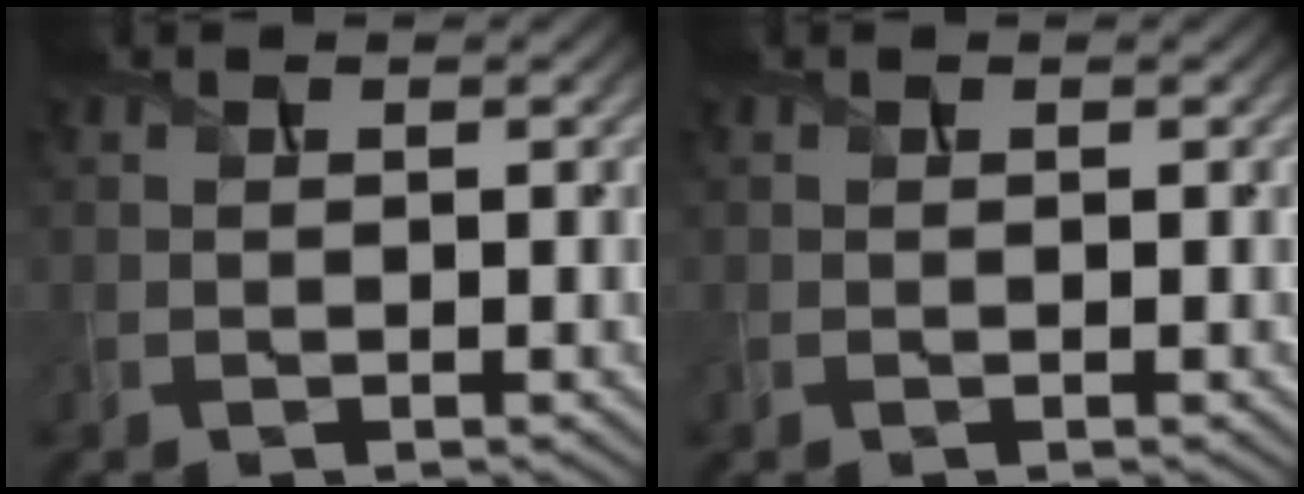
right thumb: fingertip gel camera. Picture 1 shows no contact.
{"total": 0.0}